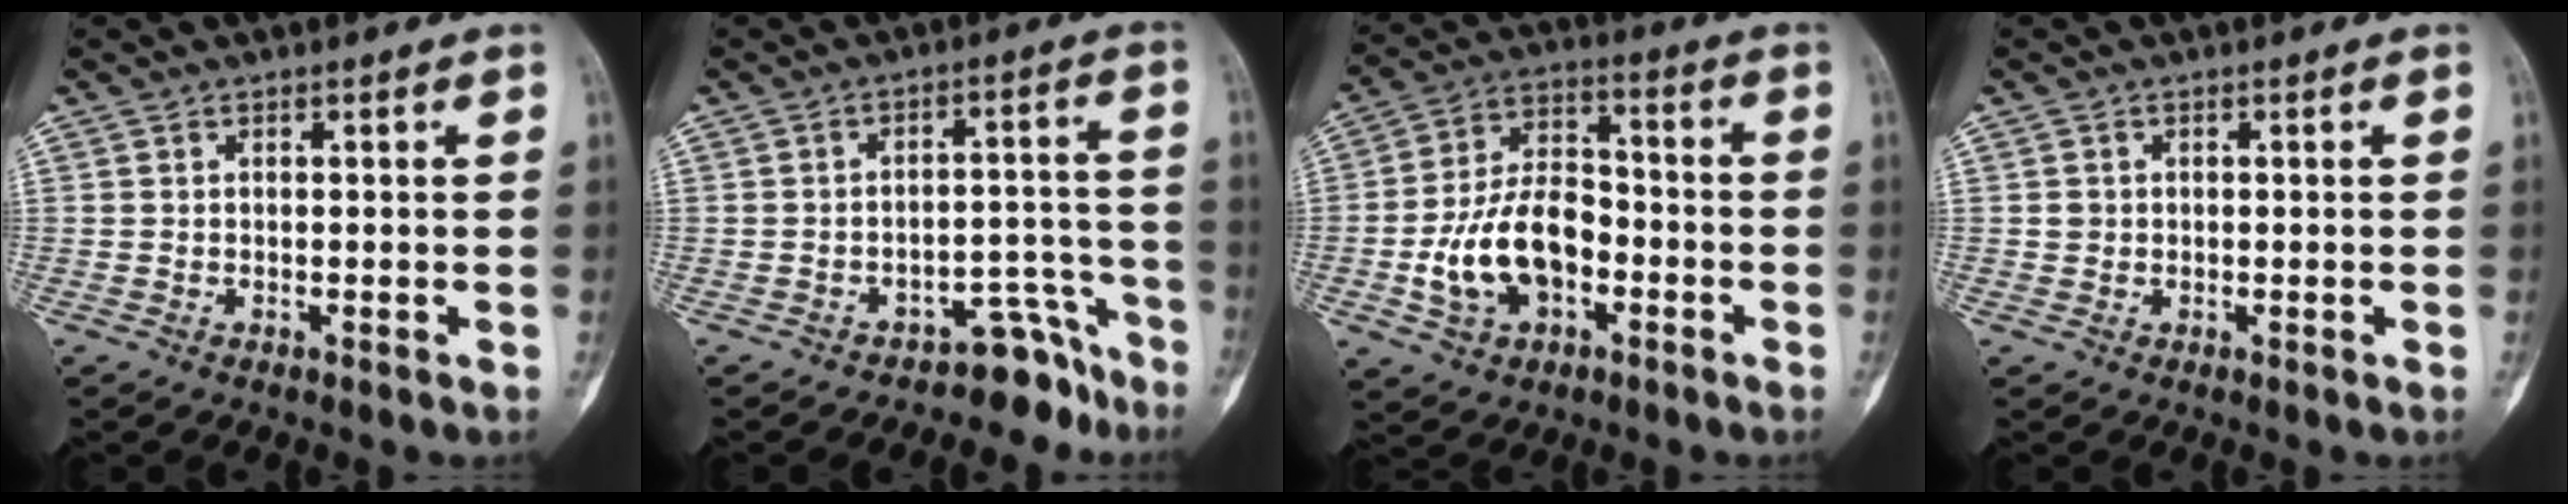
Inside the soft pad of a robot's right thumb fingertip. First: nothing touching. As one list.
[{"total": 6.4, "force": [-5.6, 2.8, 1.4], "torque": [0.019, 0.100, -0.085]}, {"total": 14.5, "force": [-4.0, 9.2, 10.4], "torque": [-0.177, 0.040, -0.071]}, {"total": 1.0, "force": [0.1, 1.0, 0.3], "torque": [-0.002, 0.002, 0.003]}]